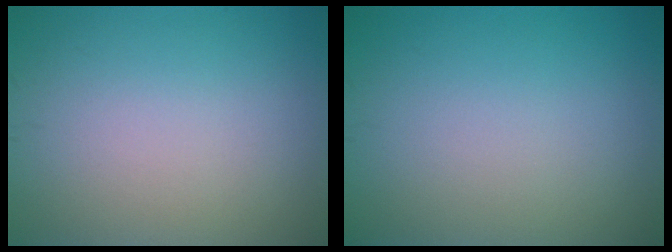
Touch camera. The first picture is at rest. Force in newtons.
{"total": 0.0}